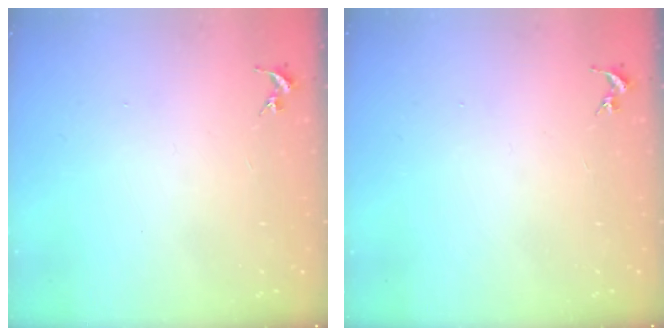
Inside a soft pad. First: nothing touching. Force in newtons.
{"total": 0.0}